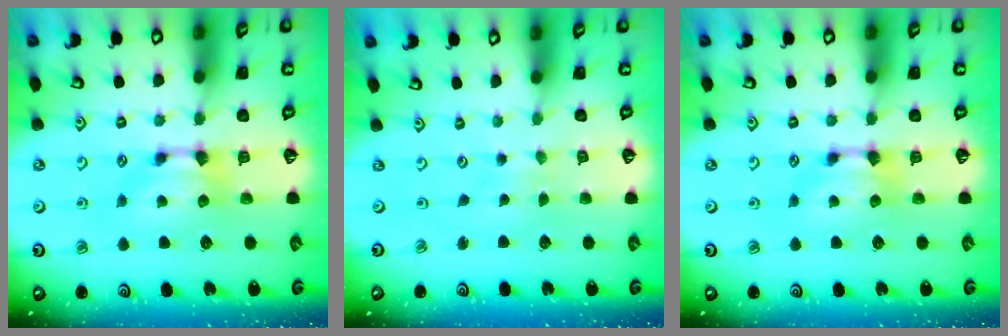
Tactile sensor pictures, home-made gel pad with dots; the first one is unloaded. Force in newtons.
{"total": 4.6, "press": 4.6, "slide": 0.1}
{"total": 0.0}